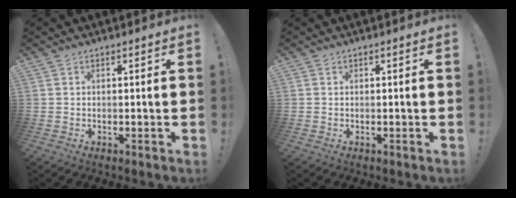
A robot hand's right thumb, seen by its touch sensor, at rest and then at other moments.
{"total": 0.0}